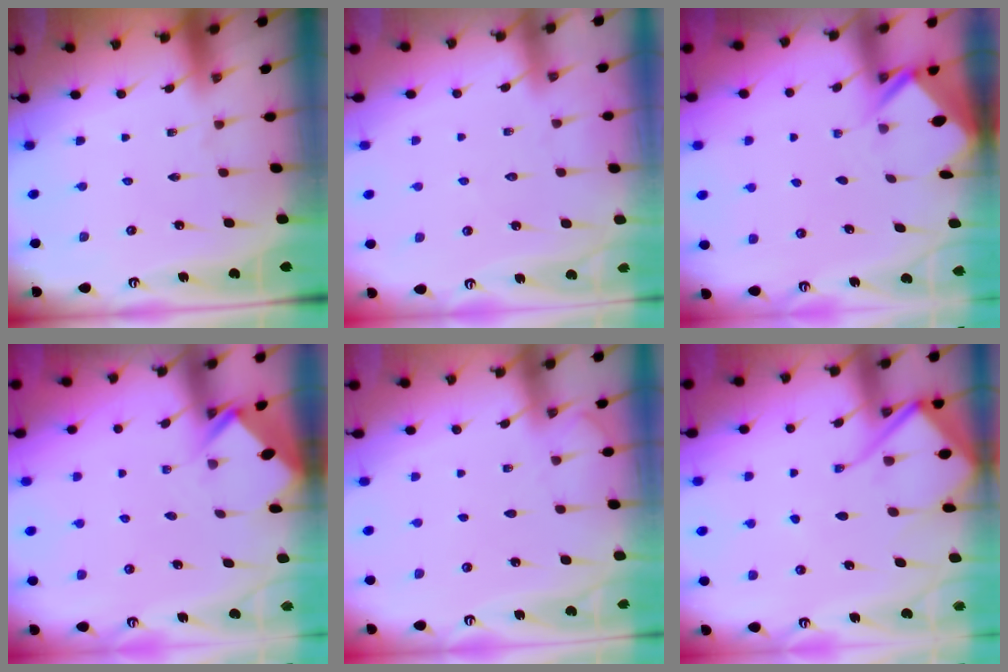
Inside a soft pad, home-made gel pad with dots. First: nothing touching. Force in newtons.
{"total": 2.5, "press": 2.5, "slide": 0.3}
{"total": 2.4, "press": 2.4, "slide": 0.1}
{"total": 2.7, "press": 2.7, "slide": 0.2}
{"total": 2.3, "press": 2.3, "slide": 0.3}
{"total": 12.5, "press": 12.4, "slide": 1.3}